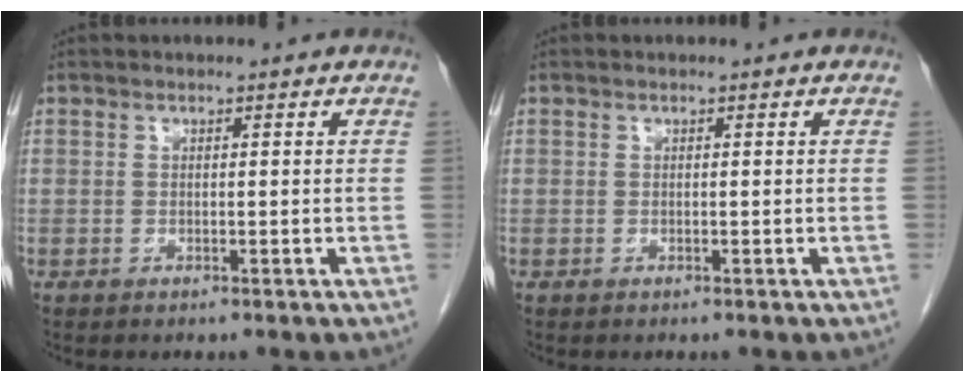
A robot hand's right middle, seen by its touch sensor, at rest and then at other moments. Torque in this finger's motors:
{"motor_torque": [-0.01, -0.01, 0.00, 0.00]}